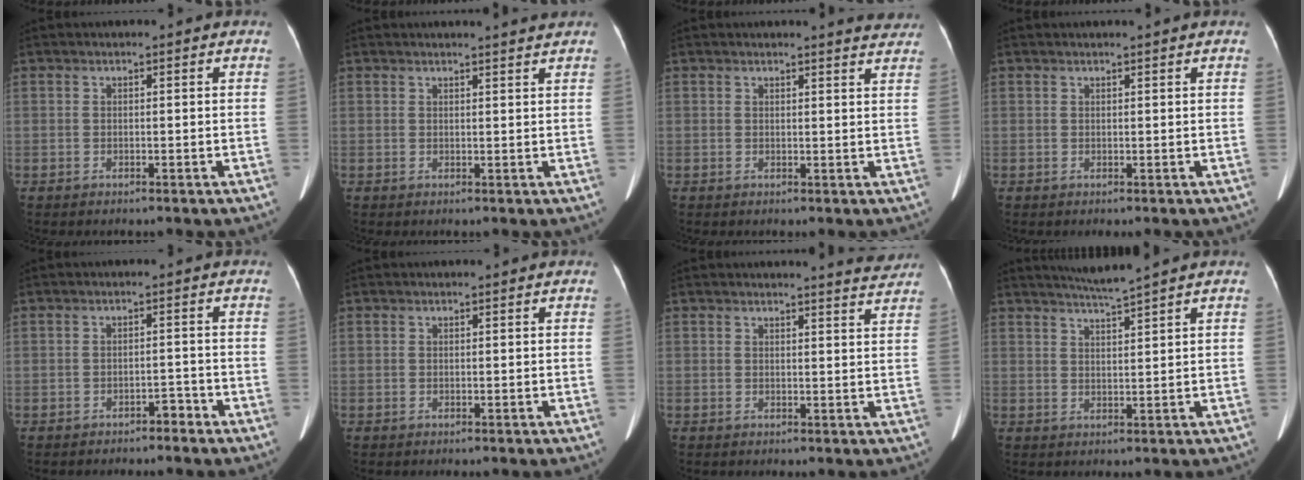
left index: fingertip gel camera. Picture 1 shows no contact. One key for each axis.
{"total": 2.5, "fx": 2.4, "fy": -0.6, "fz": 0.5, "tx": -0.010, "ty": -0.005, "tz": 0.026}
{"total": 4.0, "fx": 4.0, "fy": 0.1, "fz": 0.7, "tx": -0.010, "ty": -0.016, "tz": 0.025}
{"total": 1.5, "fx": 1.4, "fy": -0.2, "fz": 0.6, "tx": -0.011, "ty": 0.011, "tz": 0.020}
{"total": 2.0, "fx": -1.7, "fy": 0.7, "fz": 0.8, "tx": -0.012, "ty": 0.001, "tz": -0.023}
{"total": 0.0}
{"total": 3.6, "fx": 3.5, "fy": -0.5, "fz": 0.4, "tx": -0.010, "ty": -0.017, "tz": 0.028}
{"total": 3.6, "fx": 3.1, "fy": -1.5, "fz": 1.3, "tx": -0.027, "ty": -0.009, "tz": 0.064}